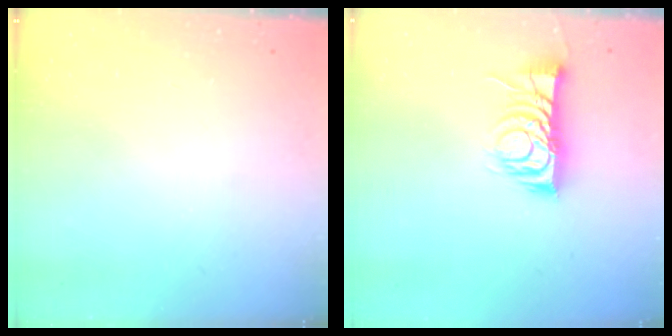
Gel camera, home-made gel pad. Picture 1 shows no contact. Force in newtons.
{"total": 9.2, "press": 9.2, "slide": 0.3}